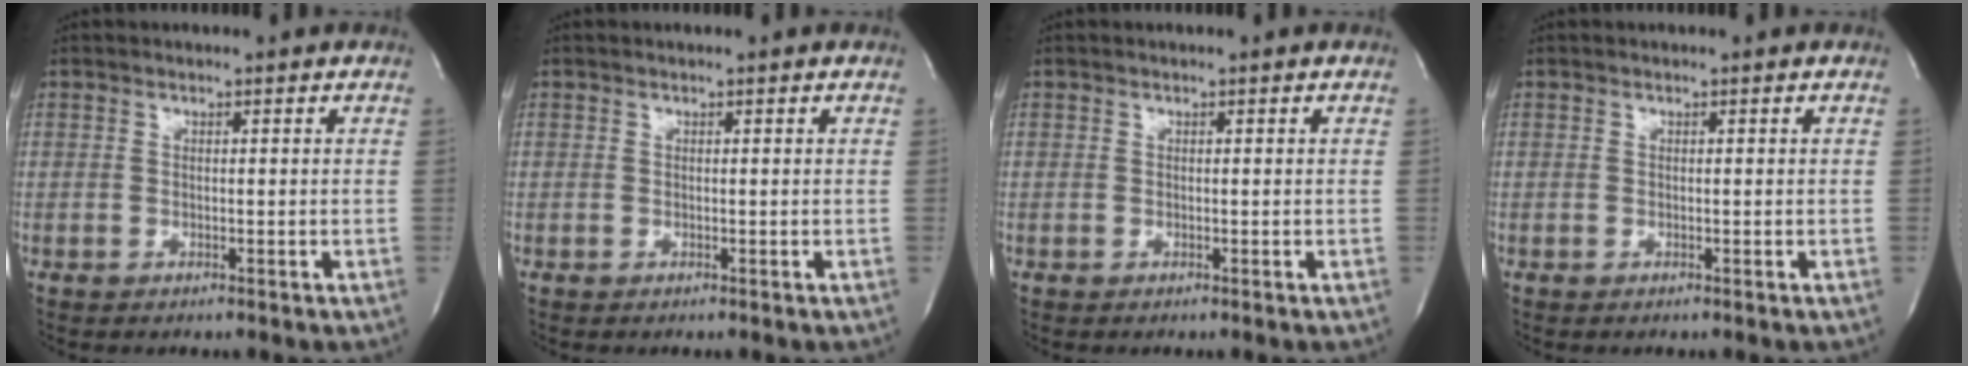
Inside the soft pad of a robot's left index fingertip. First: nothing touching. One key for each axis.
{"total": 0.0}
{"total": 0.0}
{"total": 0.0}